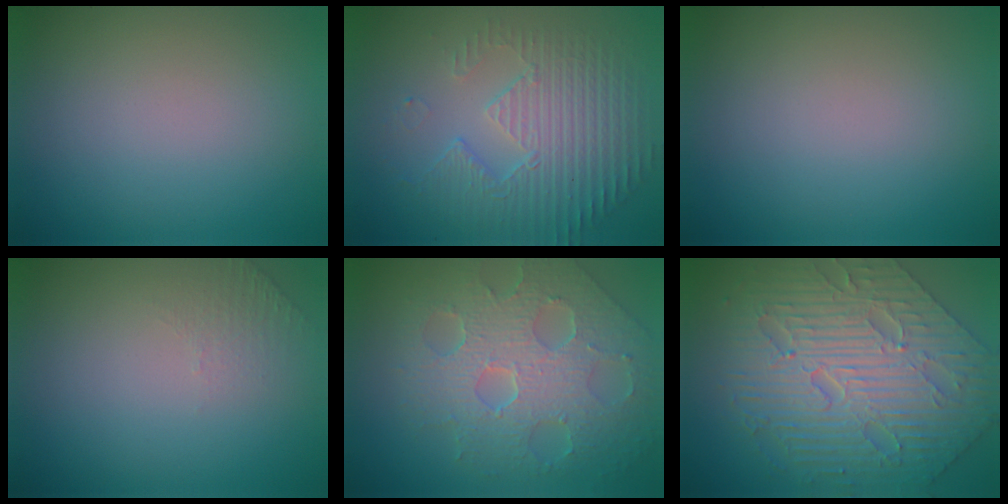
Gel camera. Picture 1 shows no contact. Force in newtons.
{"total": 4.9, "press": 3.5, "slide": 3.4}
{"total": 0.0}
{"total": 1.0, "press": 0.5, "slide": 0.9}
{"total": 8.0, "press": 5.6, "slide": 5.7}
{"total": 8.9, "press": 6.8, "slide": 5.7}